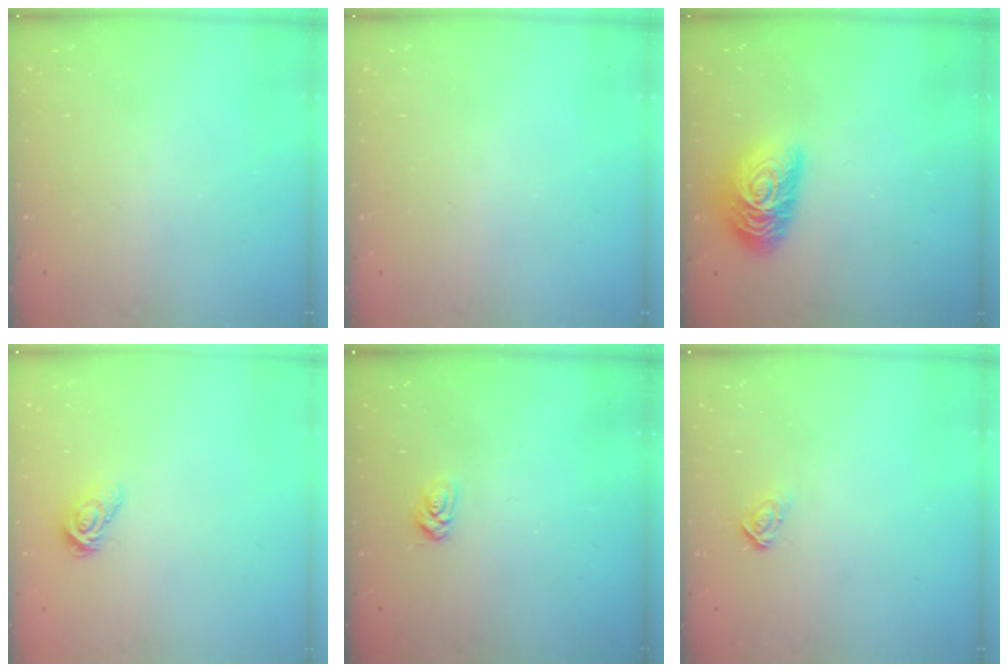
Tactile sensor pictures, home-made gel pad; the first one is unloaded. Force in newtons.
{"total": 0.0}
{"total": 14.2, "press": 14.2, "slide": 1.1}
{"total": 6.7, "press": 6.7, "slide": 0.2}
{"total": 4.2, "press": 4.2, "slide": 0.5}
{"total": 4.3, "press": 4.3, "slide": 0.1}